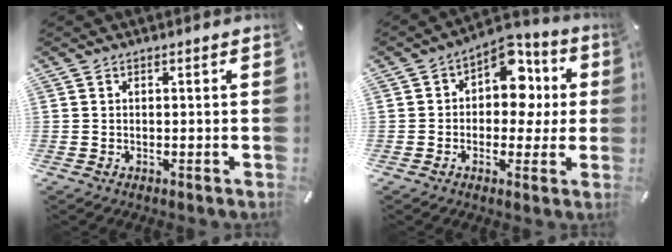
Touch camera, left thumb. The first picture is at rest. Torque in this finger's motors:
{"motor_torque": [1.86, 1.38, 0.26, -0.14, 0.23]}